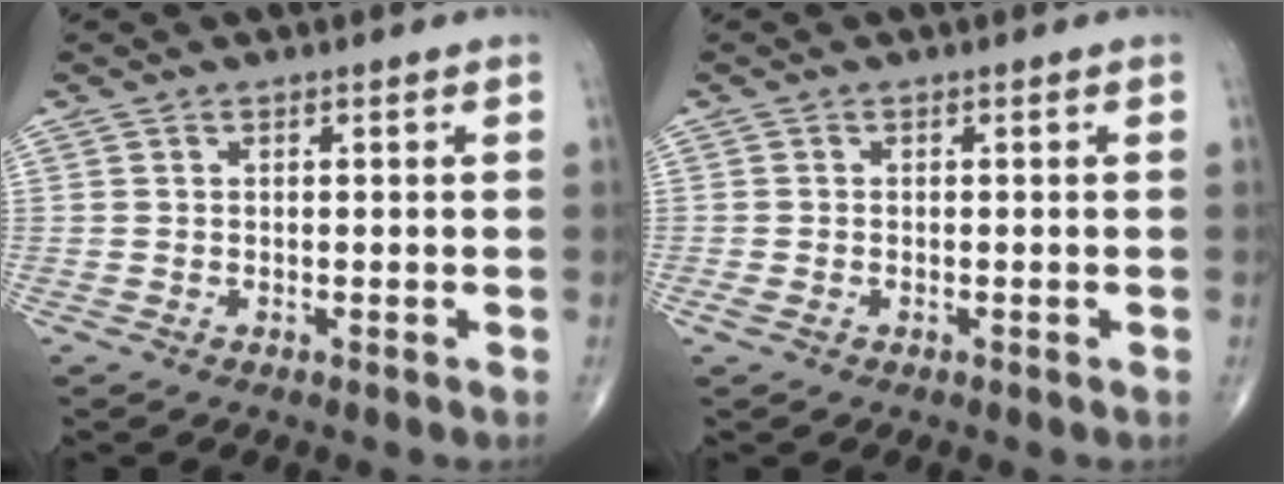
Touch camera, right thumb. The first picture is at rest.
{"total": 1.3, "force": [-0.5, 0.7, 0.9], "torque": [-0.027, -0.002, -0.010]}